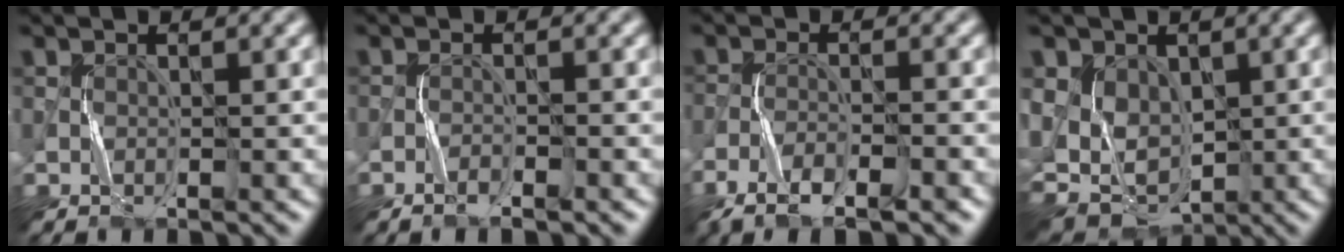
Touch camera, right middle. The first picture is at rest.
{"total": 1.8, "force": [-1.4, 0.2, 1.2], "torque": [-0.029, 0.005, -0.024]}
{"total": 5.9, "force": [-4.3, 1.6, 3.7], "torque": [-0.067, -0.013, -0.071]}
{"total": 7.2, "force": [1.1, 5.8, 4.0], "torque": [-0.079, 0.001, 0.022]}